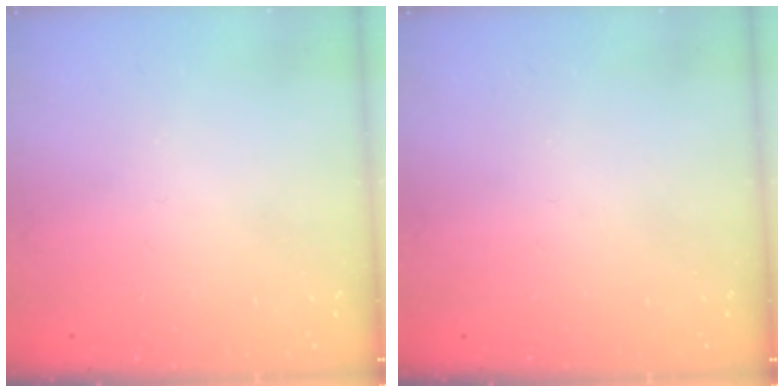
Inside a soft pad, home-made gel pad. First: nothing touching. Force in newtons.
{"total": 0.0}